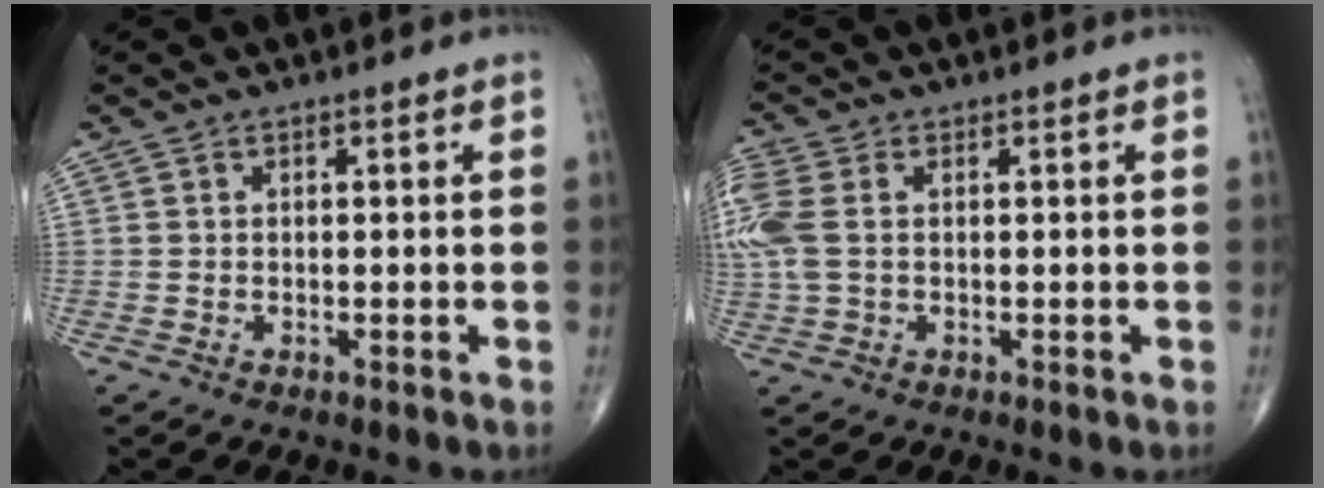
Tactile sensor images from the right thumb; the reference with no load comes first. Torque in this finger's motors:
{"motor_torque": [0.23, 0.12, 0.66, 0.26, 0.11]}